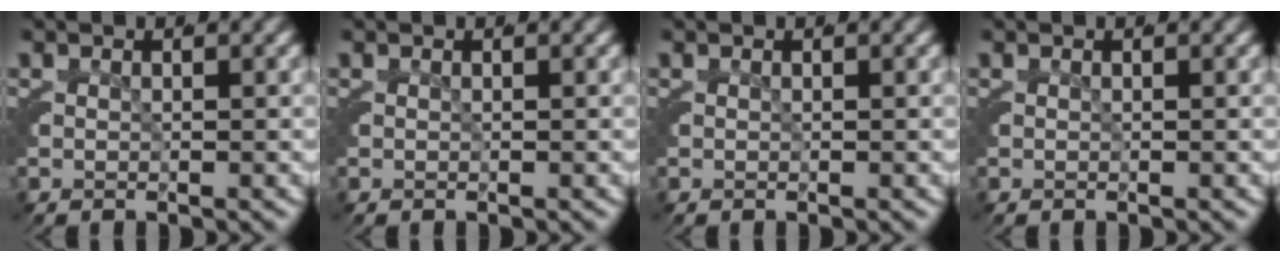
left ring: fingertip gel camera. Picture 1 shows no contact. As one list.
[{"total": 0.0}, {"total": 0.0}, {"total": 0.0}]